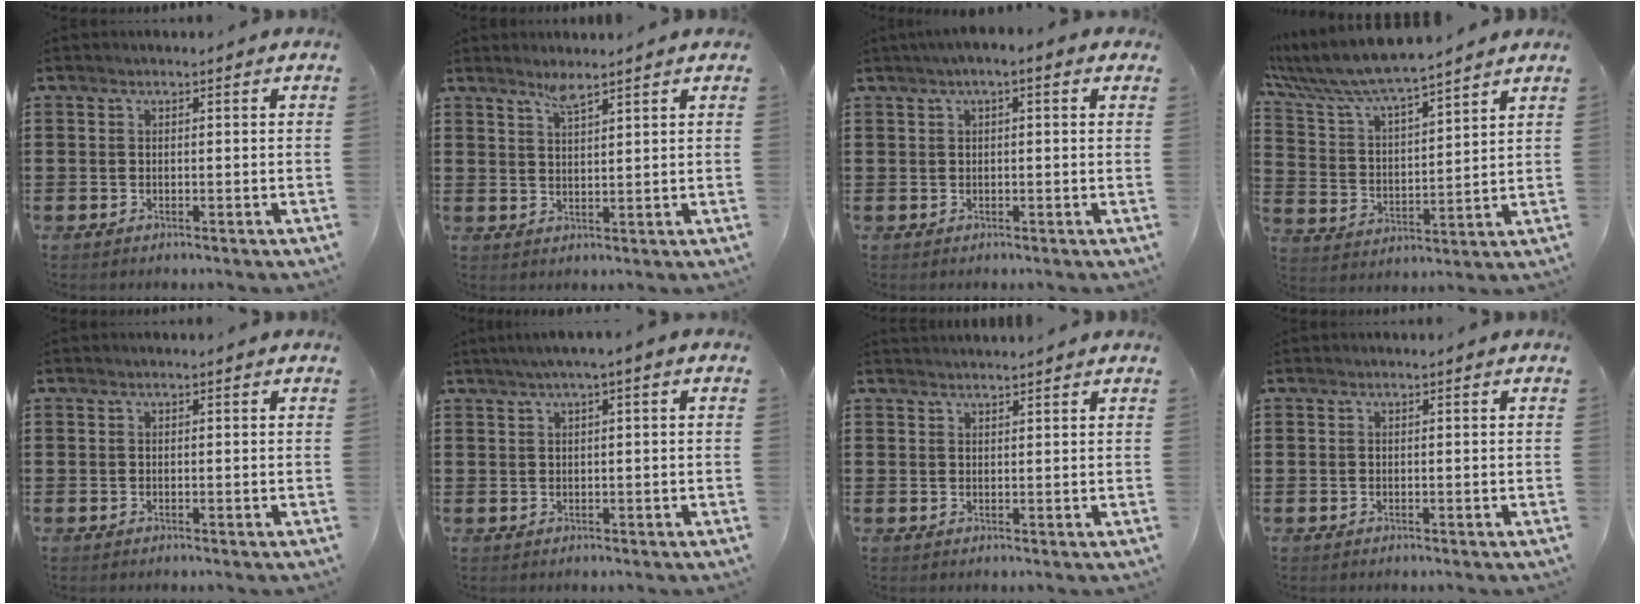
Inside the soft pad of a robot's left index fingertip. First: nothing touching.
{"total": 2.8, "force": [2.4, 0.1, 1.4], "torque": [-0.033, -0.001, 0.044]}
{"total": 1.7, "force": [0.2, 0.3, 1.7], "torque": [-0.031, 0.000, 0.003]}
{"total": 7.0, "force": [6.5, 0.7, 2.7], "torque": [-0.082, -0.037, 0.110]}
{"total": 0.0}
{"total": 1.6, "force": [0.3, 0.1, 1.5], "torque": [-0.027, -0.001, 0.005]}
{"total": 1.2, "force": [1.2, 0.1, 0.0], "torque": [-0.001, -0.001, 0.025]}
{"total": 0.0}